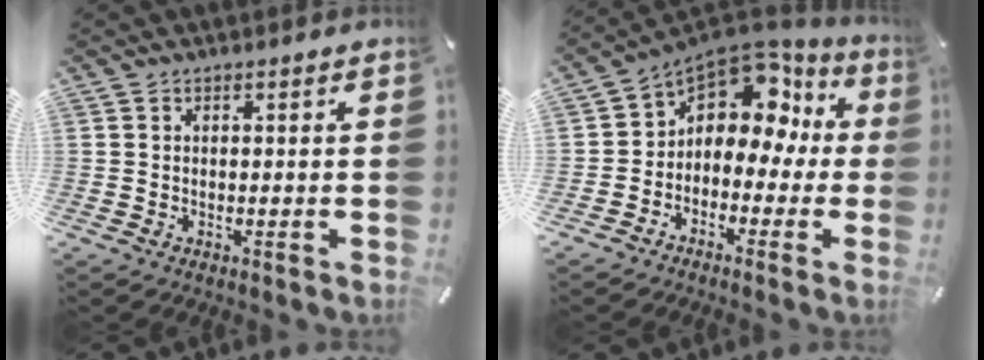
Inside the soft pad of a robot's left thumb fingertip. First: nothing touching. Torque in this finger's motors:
{"motor_torque": [1.57, 3.24, 1.27, 0.71, 0.41]}